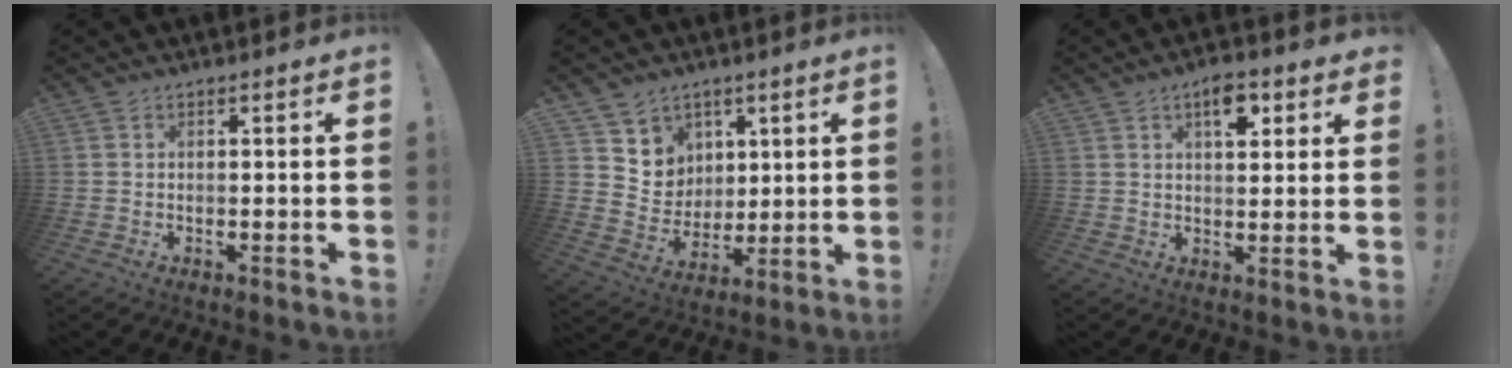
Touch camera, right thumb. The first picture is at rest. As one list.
[{"total": 7.6, "force": [4.6, 6.0, -0.6], "torque": [0.002, -0.052, 0.095]}, {"total": 7.7, "force": [3.9, 3.9, 5.4], "torque": [-0.057, -0.016, 0.062]}]